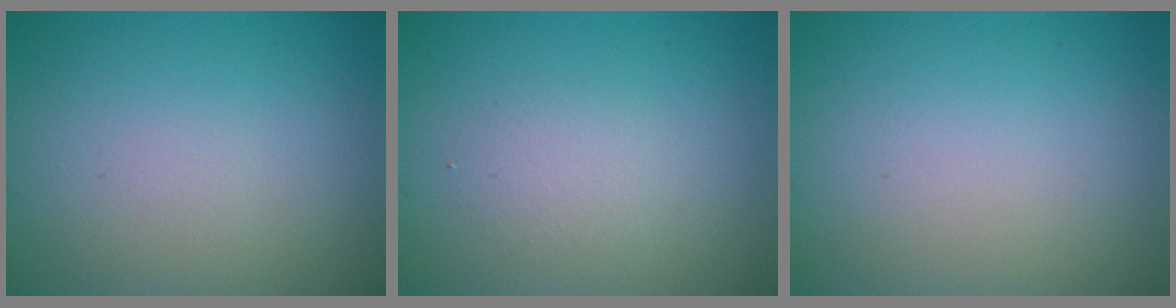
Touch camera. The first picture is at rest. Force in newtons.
{"total": 1.7, "press": 1.7, "slide": 0.2}
{"total": 0.0}